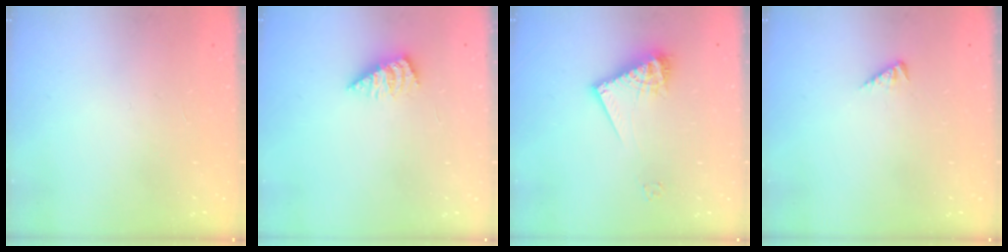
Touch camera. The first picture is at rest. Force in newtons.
{"total": 2.9, "press": 2.9, "slide": 0.3}
{"total": 12.1, "press": 12.0, "slide": 1.1}
{"total": 2.0, "press": 1.9, "slide": 0.3}